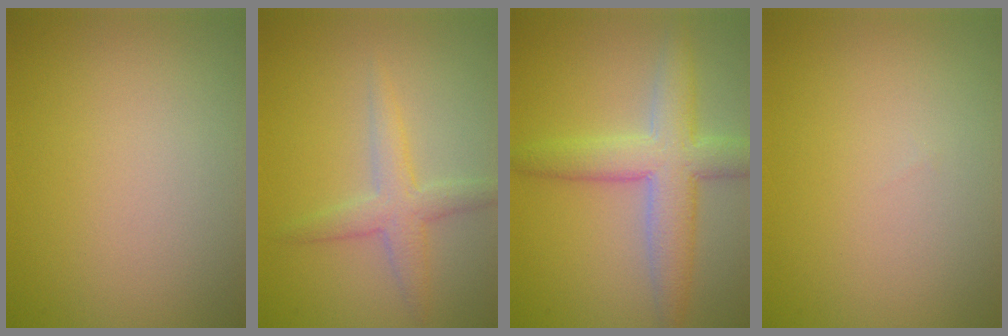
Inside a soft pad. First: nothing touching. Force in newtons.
{"total": 2.8, "press": 2.8, "slide": 0.1}
{"total": 5.7, "press": 5.7, "slide": 0.1}
{"total": 0.0}